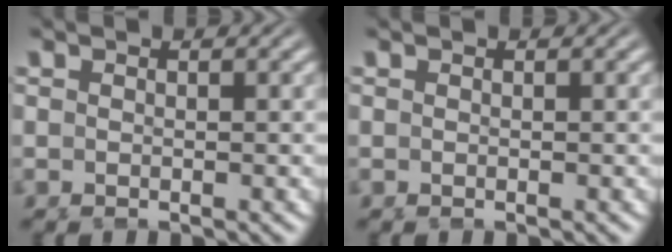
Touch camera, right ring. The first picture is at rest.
{"total": 0.0}